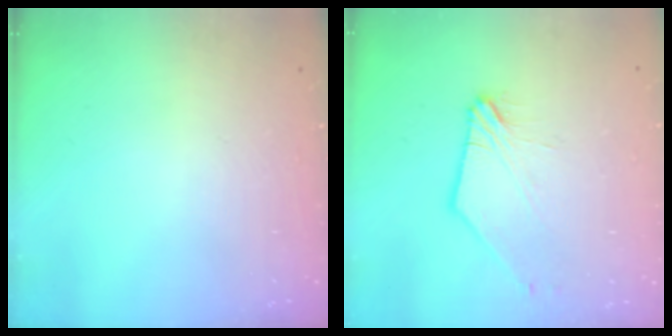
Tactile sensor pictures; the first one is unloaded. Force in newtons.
{"total": 2.4, "press": 2.4, "slide": 0.5}